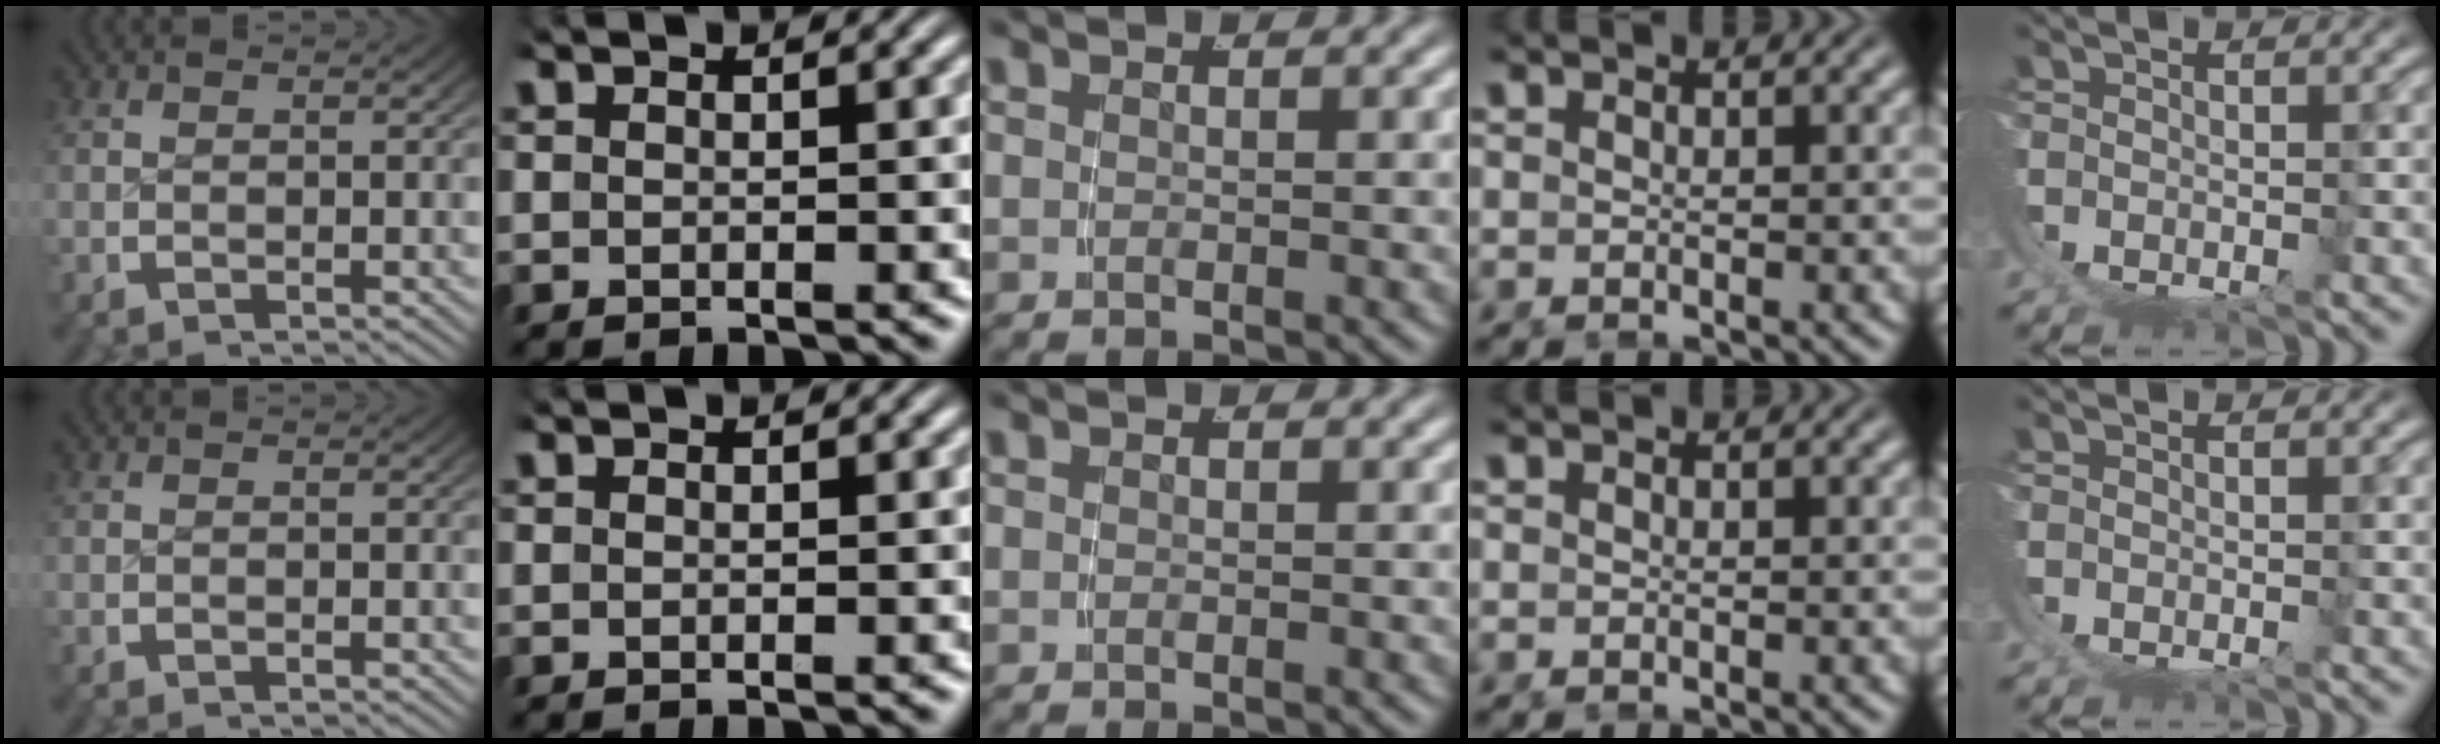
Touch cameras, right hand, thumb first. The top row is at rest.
{}